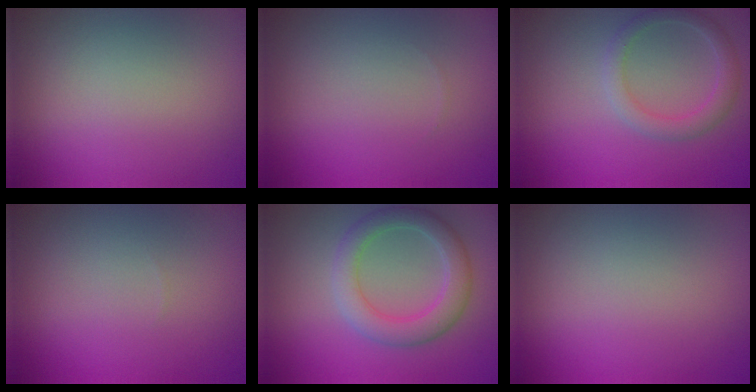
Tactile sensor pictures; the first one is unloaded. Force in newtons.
{"total": 0.0}
{"total": 2.5, "press": 2.5, "slide": 0.2}
{"total": 0.0}
{"total": 4.1, "press": 4.1, "slide": 0.2}
{"total": 0.0}